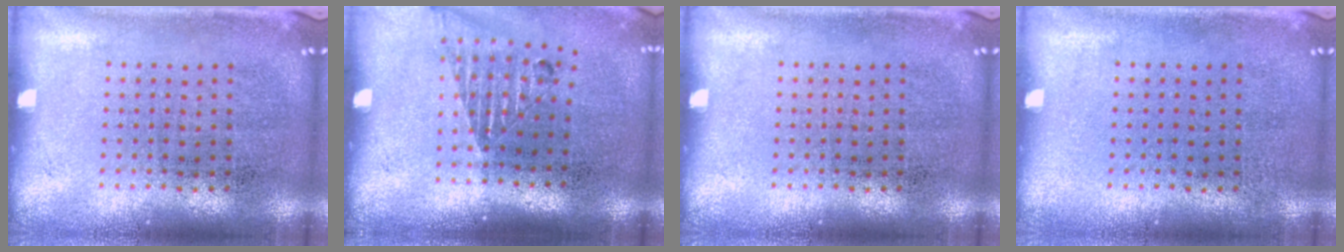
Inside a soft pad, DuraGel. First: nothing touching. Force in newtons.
{"total": 1.2, "press": 1.0, "slide": 0.6}
{"total": 0.0}
{"total": 0.0}